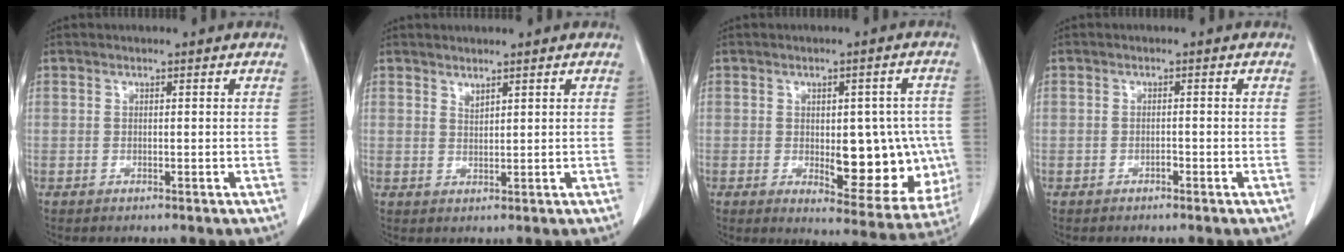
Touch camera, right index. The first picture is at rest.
{"total": 1.2, "force": [1.1, 0.2, 0.5], "torque": [-0.010, -0.006, 0.024]}
{"total": 14.0, "force": [-1.4, 6.0, 12.5], "torque": [-0.148, 0.003, 0.001]}
{"total": 0.7, "force": [-0.5, 0.3, 0.4], "torque": [-0.009, 0.001, -0.008]}